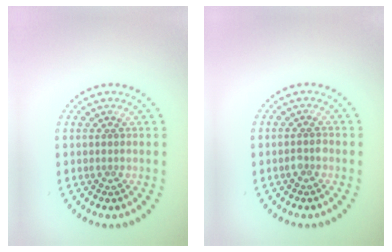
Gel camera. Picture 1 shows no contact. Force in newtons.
{"total": 0.9, "press": 0.9, "slide": 0.1}